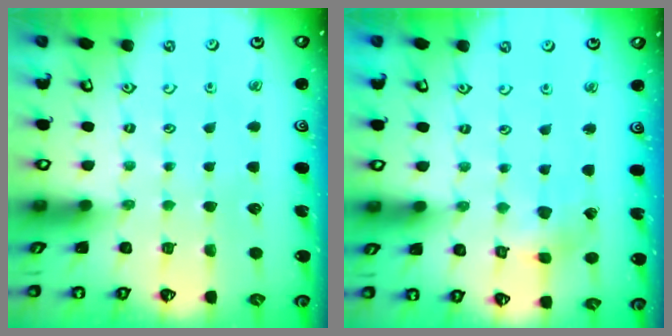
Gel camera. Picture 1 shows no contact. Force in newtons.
{"total": 2.7, "press": 2.7, "slide": 0.2}